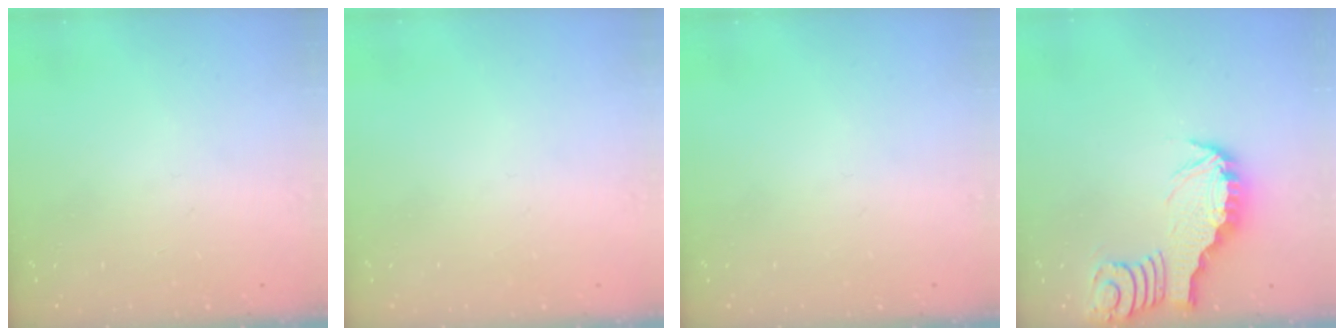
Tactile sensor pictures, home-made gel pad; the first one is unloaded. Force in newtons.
{"total": 0.0}
{"total": 0.0}
{"total": 3.1, "press": 3.1, "slide": 0.2}